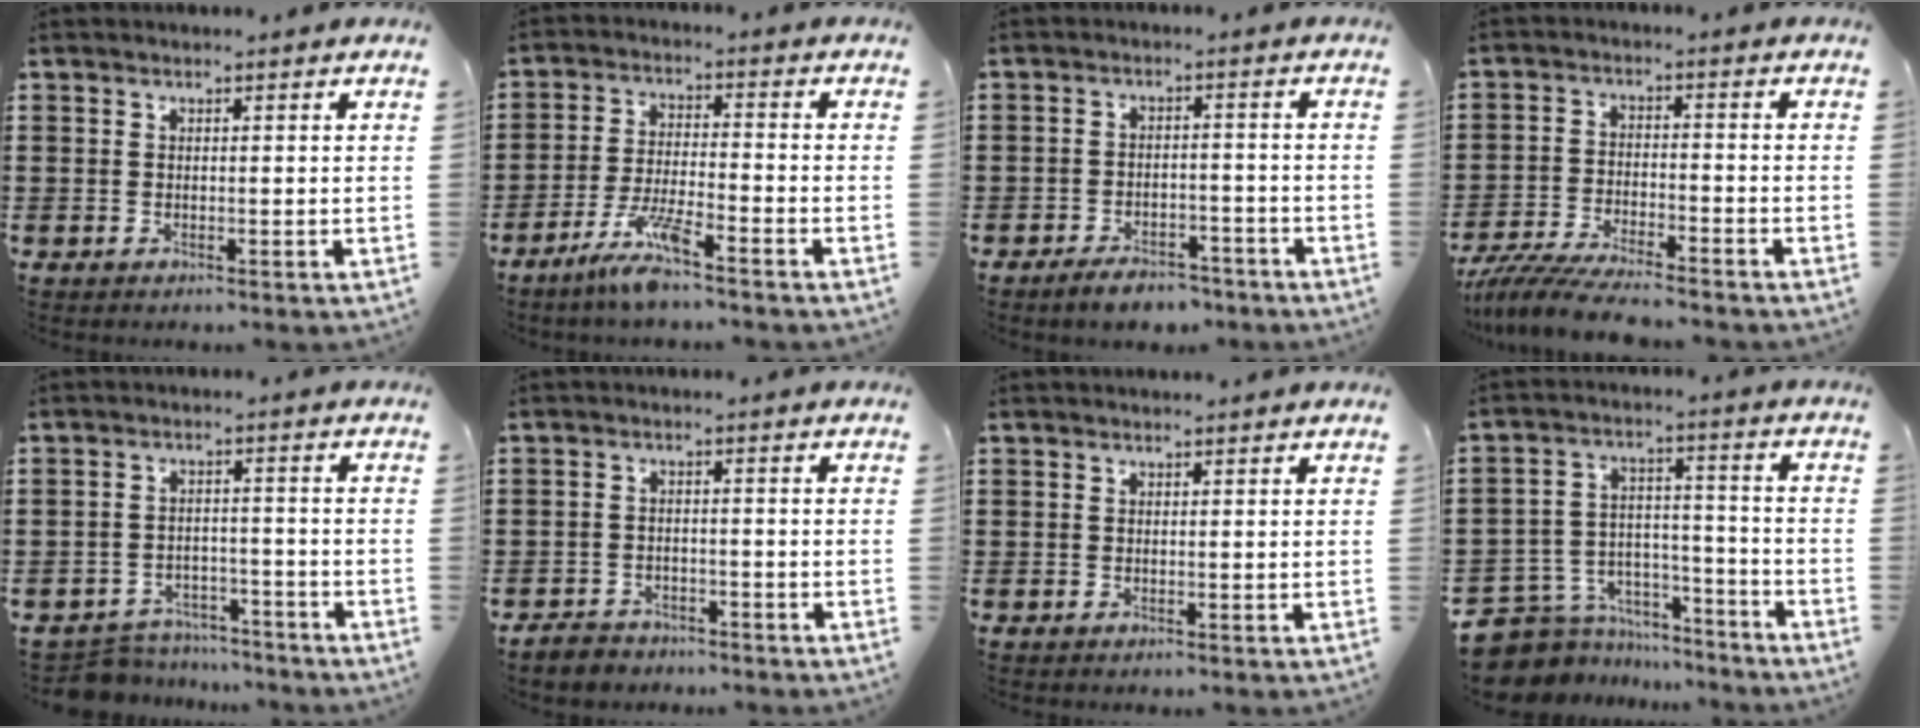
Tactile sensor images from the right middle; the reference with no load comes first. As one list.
[{"total": 6.8, "force": [-5.2, 0.4, 4.4], "torque": [-0.096, -0.011, -0.099]}, {"total": 4.1, "force": [-3.9, 0.9, 0.9], "torque": [-0.016, 0.008, -0.077]}, {"total": 6.7, "force": [-6.3, 0.4, 2.1], "torque": [-0.047, -0.004, -0.123]}, {"total": 5.1, "force": [-5.0, 0.8, 0.0], "torque": [-0.009, 0.007, -0.105]}, {"total": 2.5, "force": [-2.4, 0.8, 0.0], "torque": [-0.008, 0.002, -0.052]}, {"total": 0.0}, {"total": 7.1, "force": [-6.1, 3.5, 0.7], "torque": [-0.039, 0.000, -0.122]}]